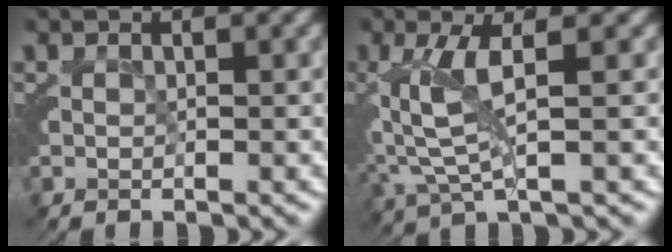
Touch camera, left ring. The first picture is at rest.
{"total": 4.2, "force": [0.6, 1.4, 3.9], "torque": [-0.082, 0.004, 0.010]}